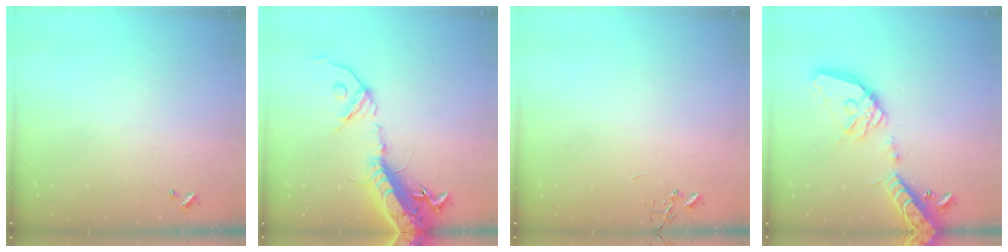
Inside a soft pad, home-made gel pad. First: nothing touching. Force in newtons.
{"total": 21.7, "press": 21.1, "slide": 5.1}
{"total": 0.0}
{"total": 21.3, "press": 20.9, "slide": 3.7}